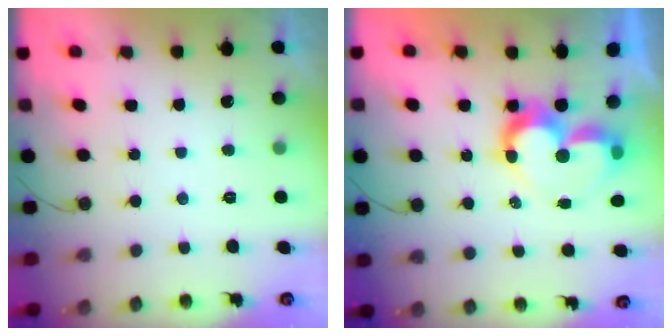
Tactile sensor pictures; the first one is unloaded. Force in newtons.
{"total": 10.6, "press": 10.6, "slide": 0.7}